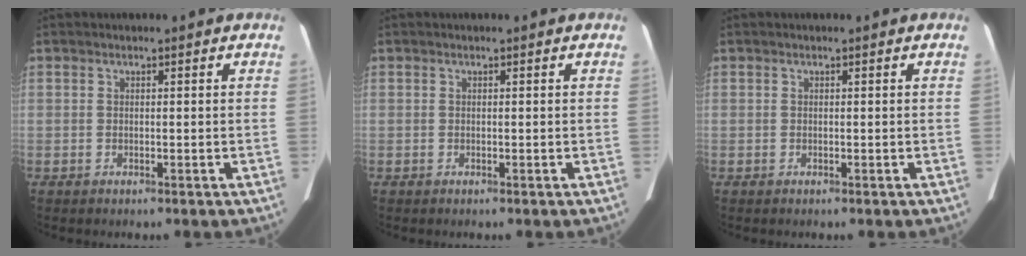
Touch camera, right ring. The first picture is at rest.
{"total": 0.0}
{"total": 0.0}